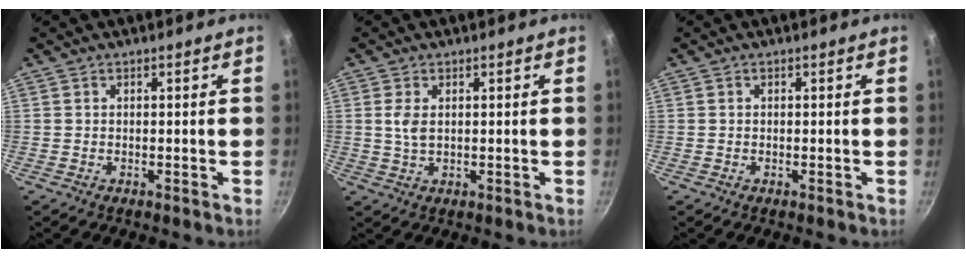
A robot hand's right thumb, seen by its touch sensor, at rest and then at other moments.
{"total": 3.2, "force": [0.7, 1.8, 2.6], "torque": [-0.050, -0.003, 0.016]}
{"total": 0.0}